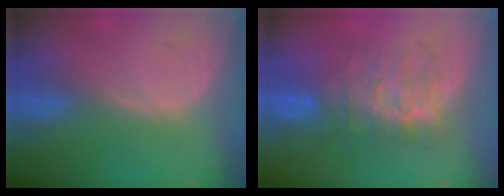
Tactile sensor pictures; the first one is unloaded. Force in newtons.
{"total": 7.7, "press": 7.5, "slide": 1.4}